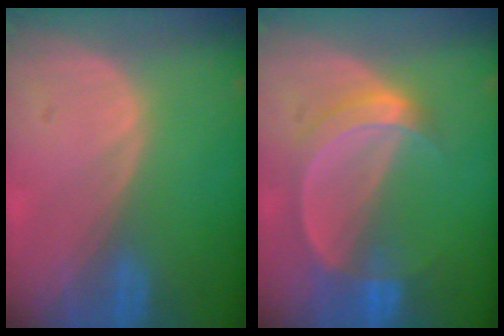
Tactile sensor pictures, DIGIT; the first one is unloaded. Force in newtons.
{"total": 5.9, "press": 5.4, "slide": 2.4}